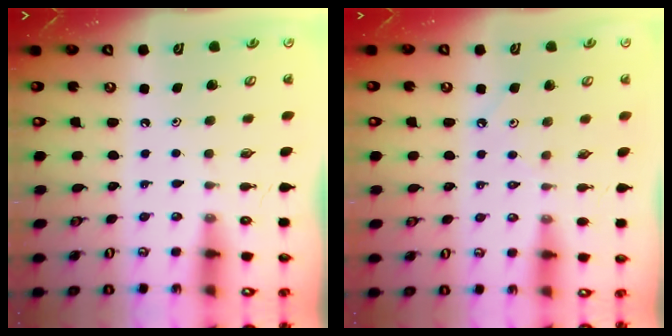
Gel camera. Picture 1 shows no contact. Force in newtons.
{"total": 2.2, "press": 2.2, "slide": 0.3}